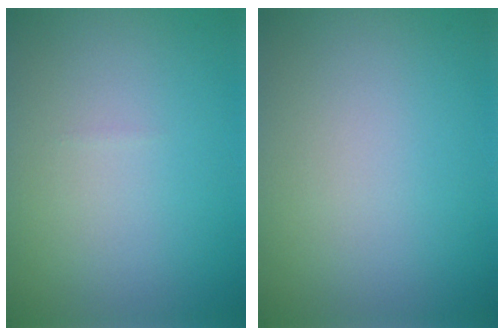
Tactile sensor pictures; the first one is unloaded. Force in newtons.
{"total": 0.0}